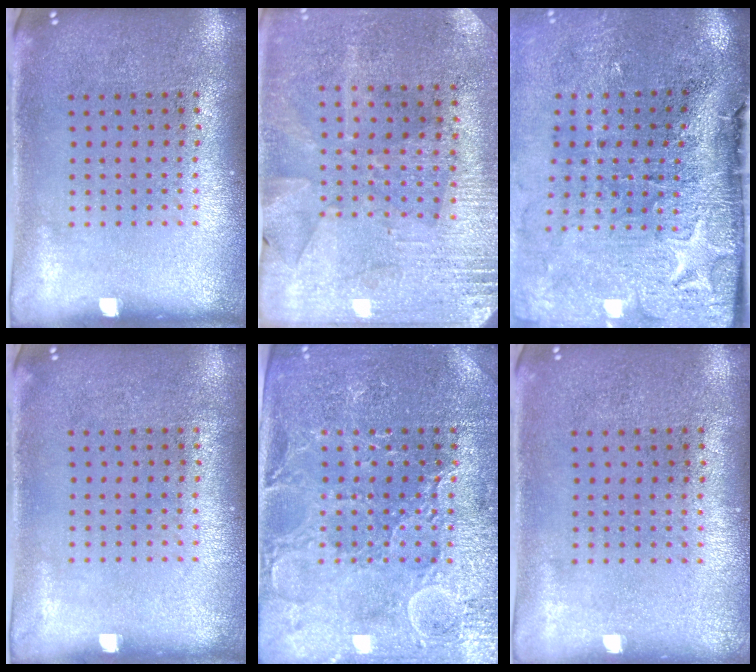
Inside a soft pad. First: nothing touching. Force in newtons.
{"total": 2.9, "press": 2.8, "slide": 0.8}
{"total": 5.0, "press": 3.9, "slide": 3.1}
{"total": 0.0}
{"total": 3.8, "press": 3.7, "slide": 0.9}
{"total": 0.0}